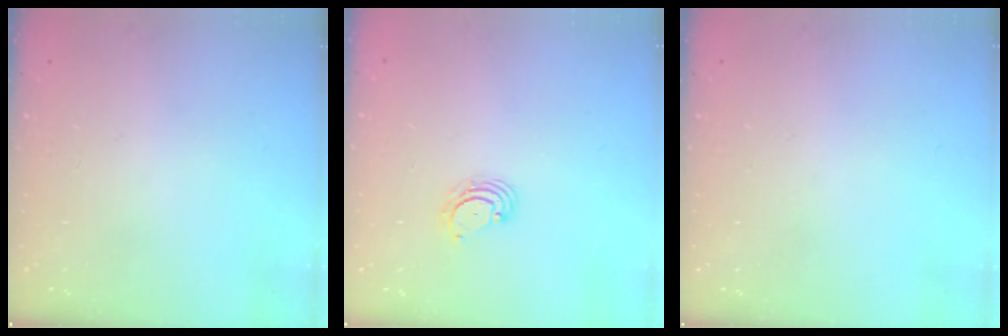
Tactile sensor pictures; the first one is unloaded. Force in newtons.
{"total": 4.0, "press": 4.0, "slide": 0.5}
{"total": 0.0}